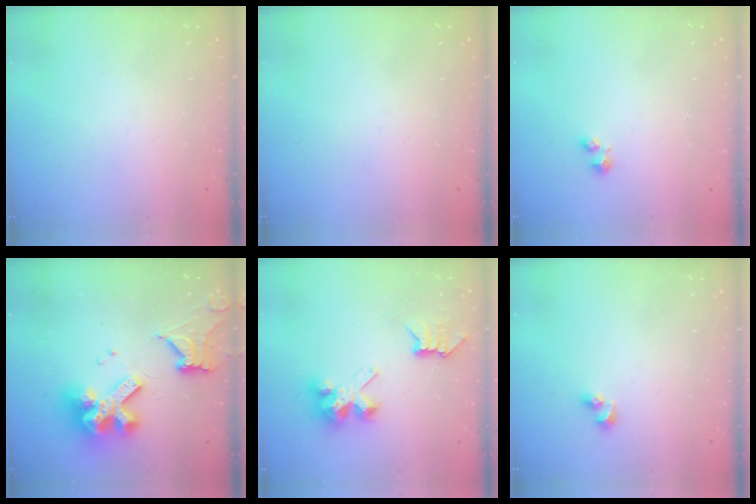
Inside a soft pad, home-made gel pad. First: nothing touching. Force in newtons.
{"total": 0.0}
{"total": 2.9, "press": 2.8, "slide": 0.6}
{"total": 17.8, "press": 17.7, "slide": 1.8}
{"total": 7.6, "press": 7.6, "slide": 0.4}
{"total": 2.1, "press": 1.7, "slide": 1.1}